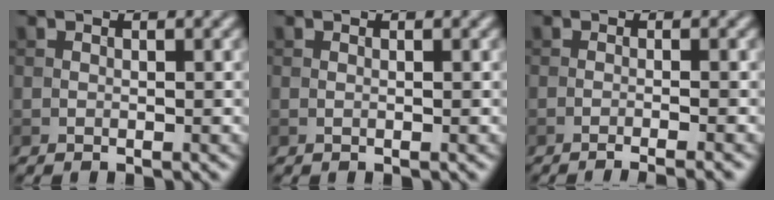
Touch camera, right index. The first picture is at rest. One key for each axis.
{"total": 0.0}
{"total": 3.0, "fx": -1.5, "fy": 0.8, "fz": 2.5, "tx": -0.018, "ty": 0.005, "tz": -0.031}